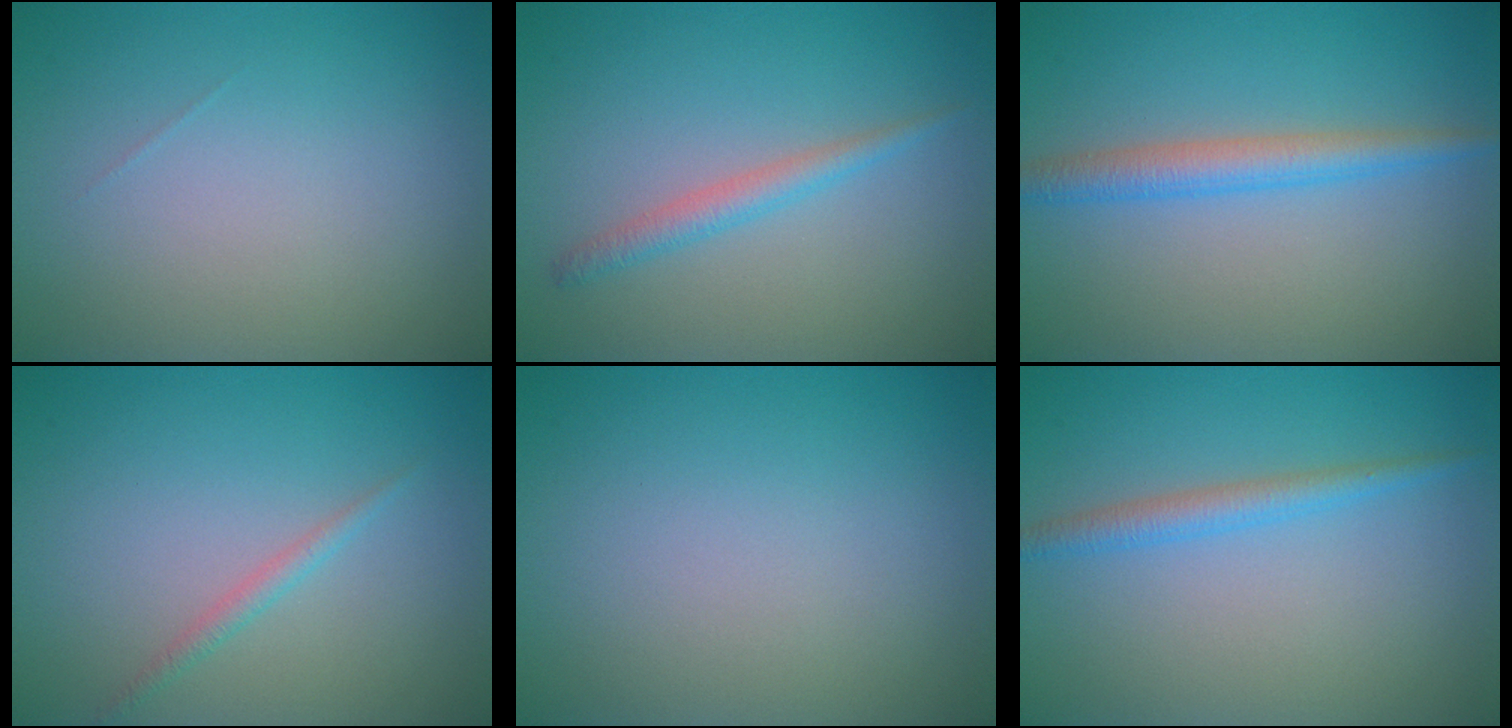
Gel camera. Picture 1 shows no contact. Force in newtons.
{"total": 1.8, "press": 1.8, "slide": 0.1}
{"total": 3.0, "press": 3.0, "slide": 0.1}
{"total": 1.1, "press": 1.1, "slide": 0.0}
{"total": 0.0}
{"total": 2.1, "press": 2.1, "slide": 0.1}